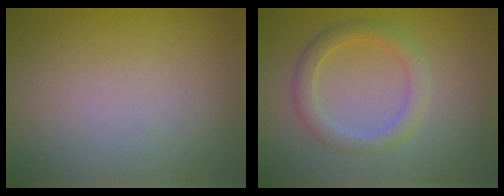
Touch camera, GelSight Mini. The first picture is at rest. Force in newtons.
{"total": 2.6, "press": 2.6, "slide": 0.1}